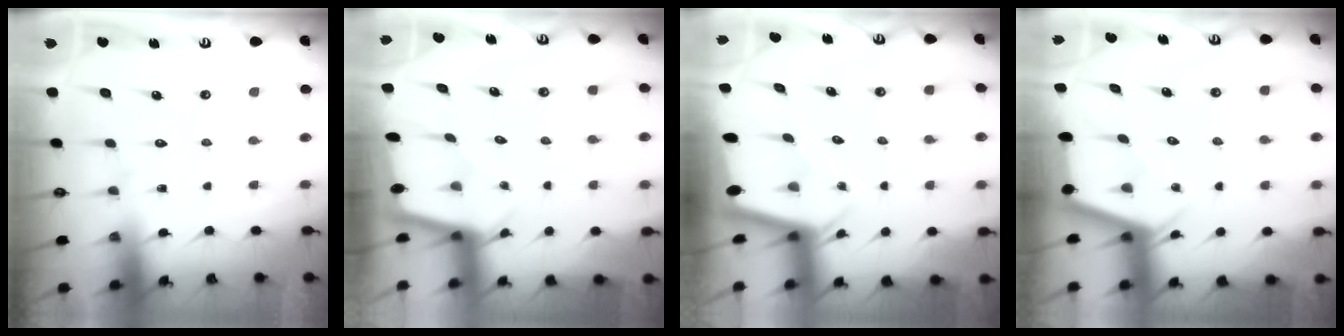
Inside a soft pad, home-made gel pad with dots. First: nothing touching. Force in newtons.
{"total": 1.6, "press": 1.6, "slide": 0.2}
{"total": 2.2, "press": 2.2, "slide": 0.2}
{"total": 2.8, "press": 2.8, "slide": 0.4}